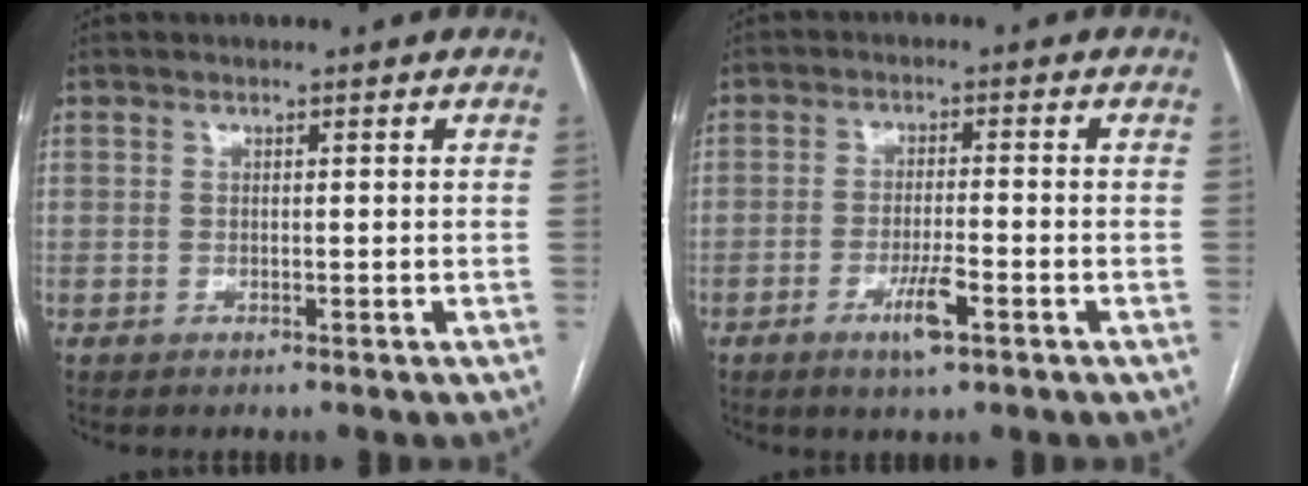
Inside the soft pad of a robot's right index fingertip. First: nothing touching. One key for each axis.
{"total": 5.0, "fx": -2.5, "fy": 0.4, "fz": 4.3, "tx": -0.081, "ty": -0.007, "tz": -0.045}